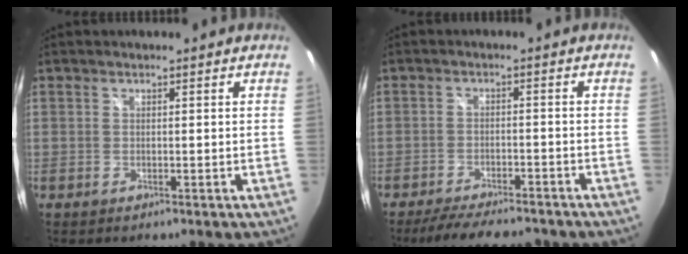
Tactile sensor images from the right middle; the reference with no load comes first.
{"total": 11.2, "force": [-9.6, 2.9, 5.1], "torque": [-0.110, -0.014, -0.145]}